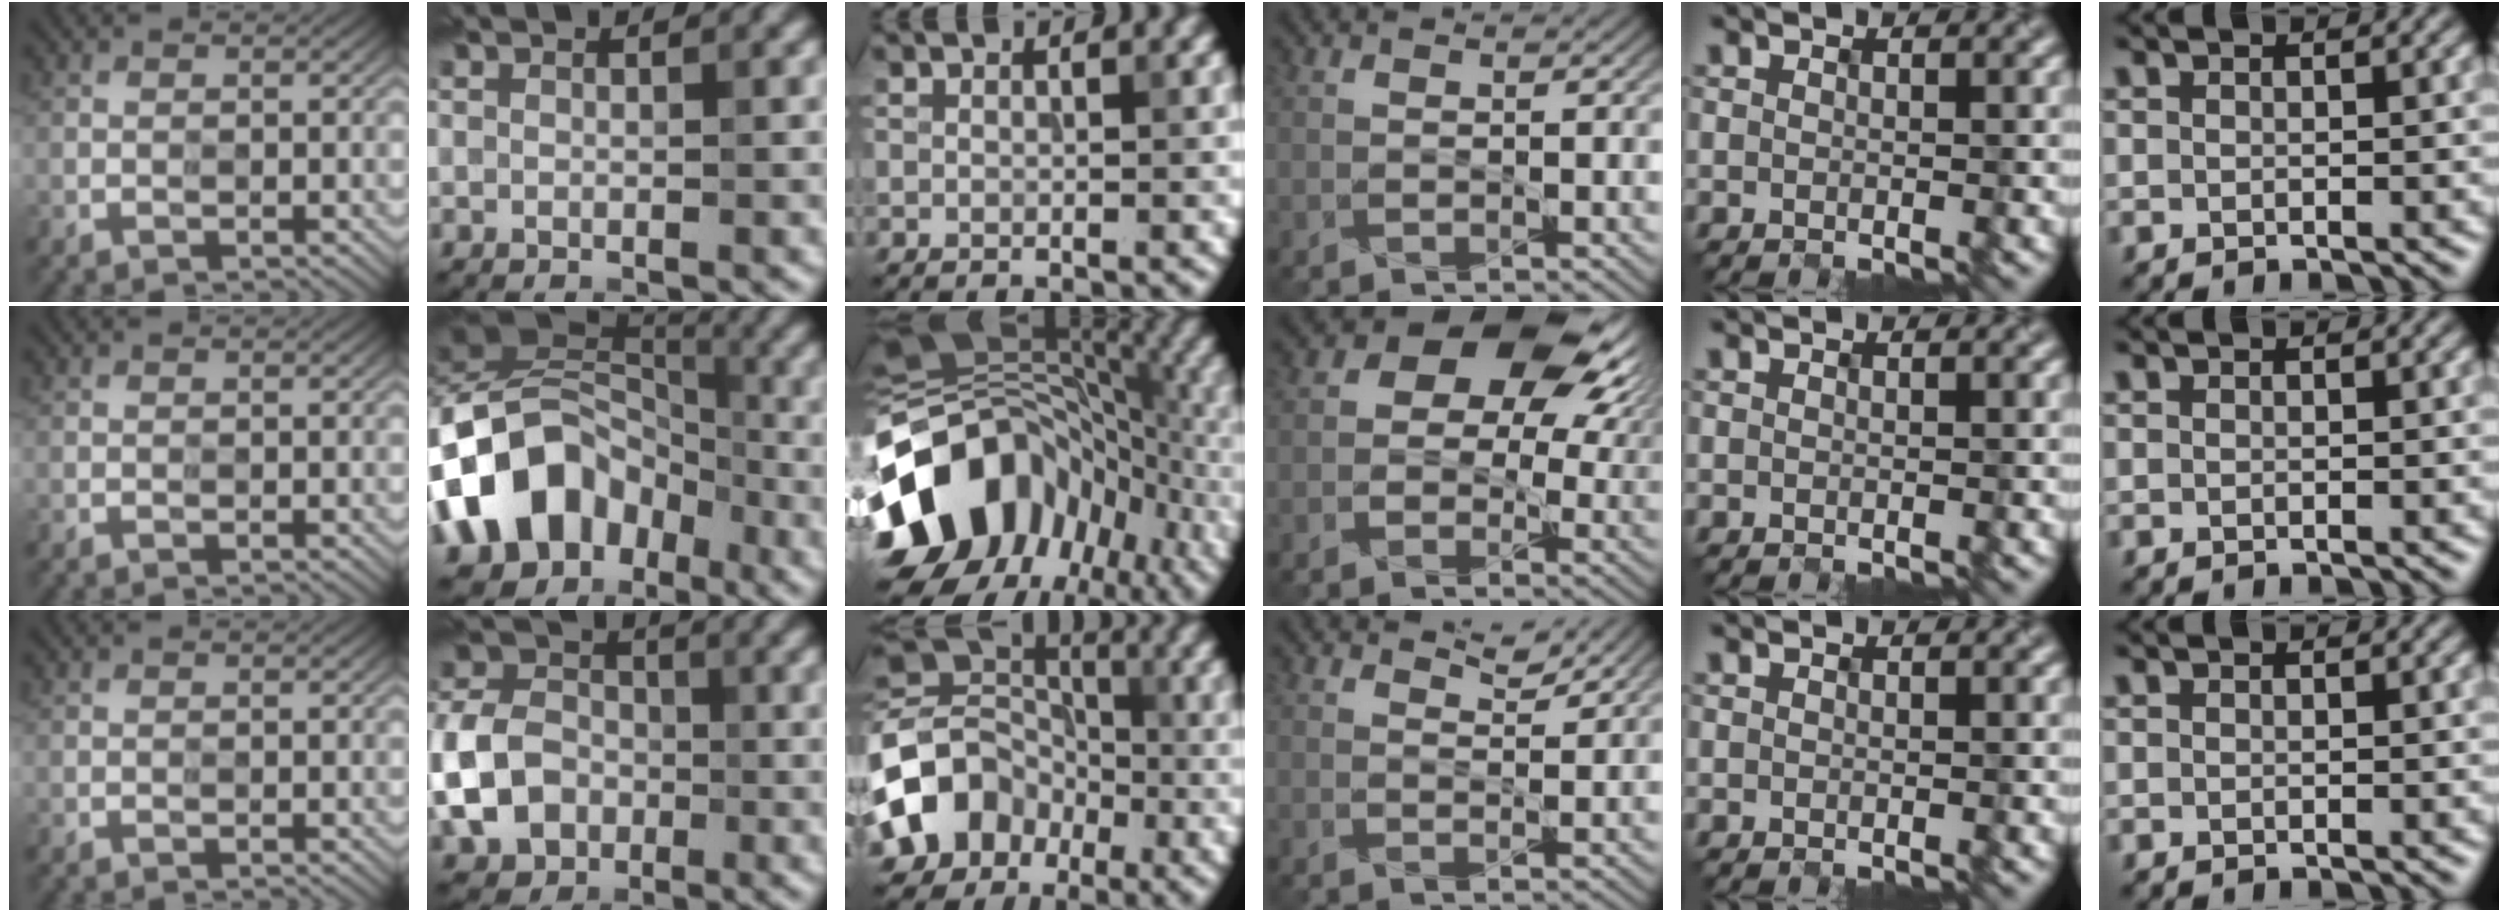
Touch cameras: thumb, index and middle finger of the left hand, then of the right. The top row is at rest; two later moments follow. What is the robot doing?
{"motion": "extract", "object": "drawer"}